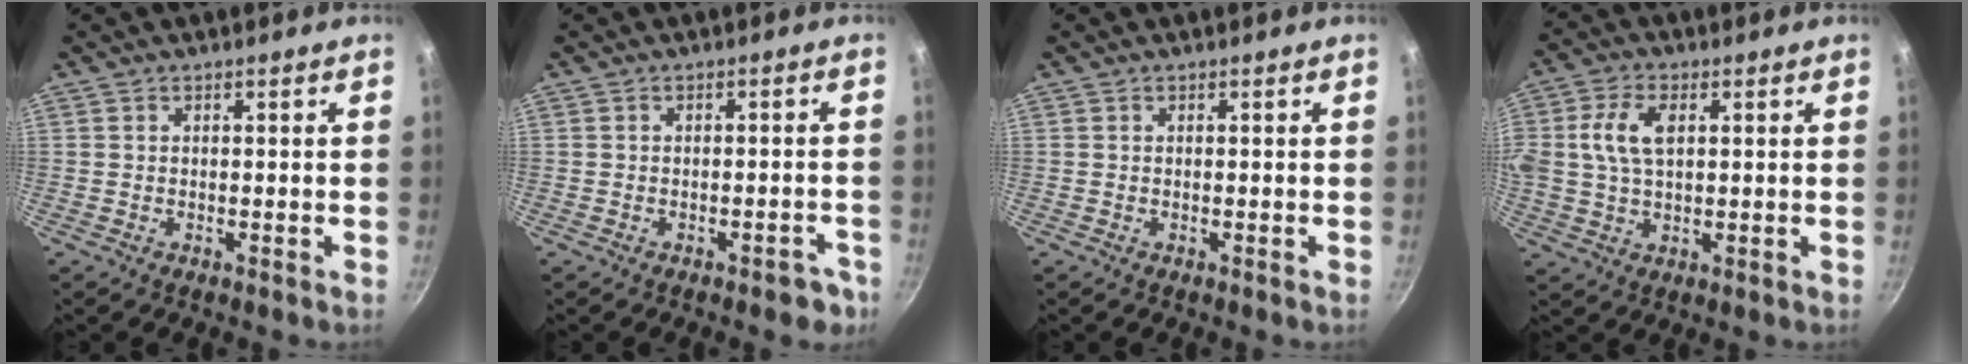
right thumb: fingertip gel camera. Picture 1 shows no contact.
{"total": 3.5, "force": [-2.3, 1.5, 2.1], "torque": [-0.015, 0.020, -0.026]}
{"total": 0.0}
{"total": 8.4, "force": [1.7, 4.9, 6.6], "torque": [-0.139, 0.008, 0.036]}